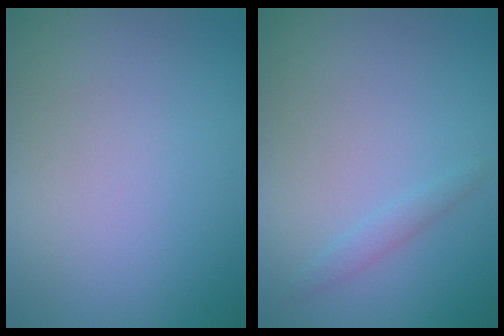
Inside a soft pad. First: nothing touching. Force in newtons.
{"total": 1.6, "press": 1.6, "slide": 0.1}